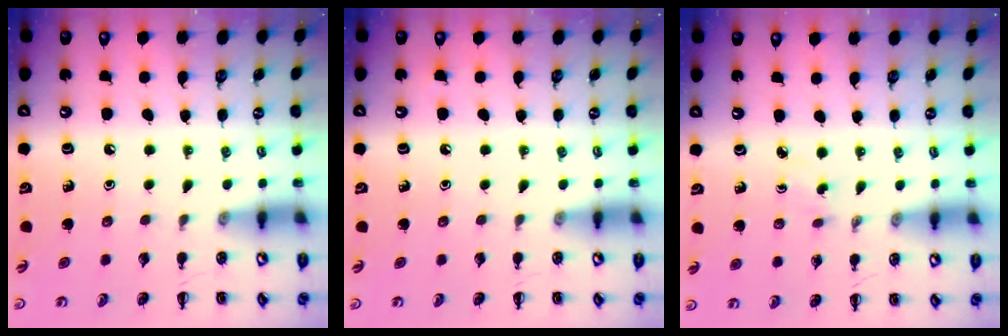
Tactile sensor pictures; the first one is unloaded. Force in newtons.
{"total": 0.0}
{"total": 1.3, "press": 1.2, "slide": 0.6}